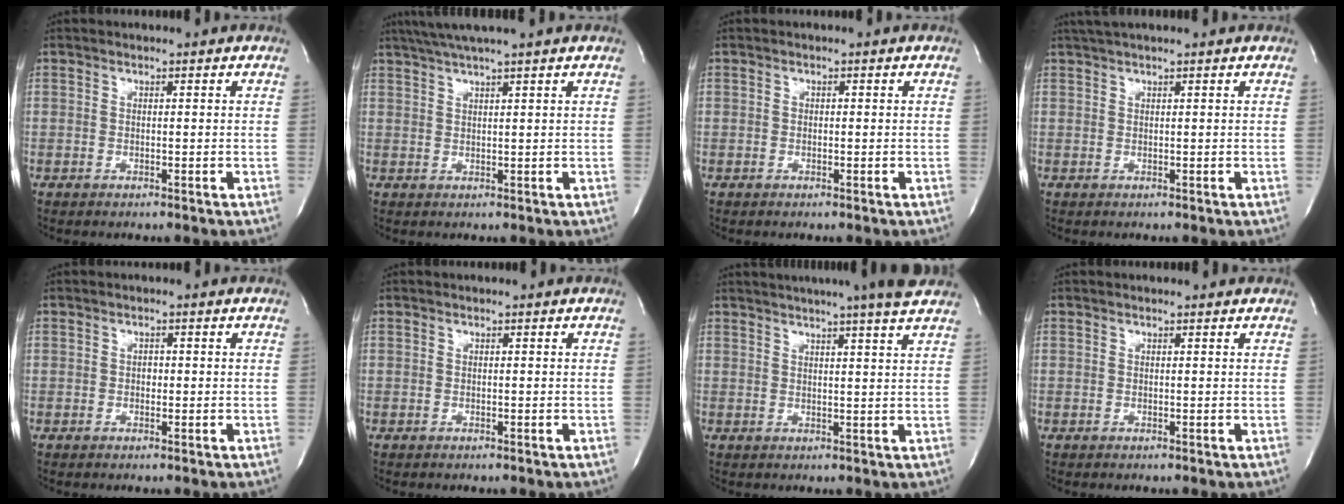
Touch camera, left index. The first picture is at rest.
{"total": 5.6, "force": [4.4, -1.4, 3.1], "torque": [-0.050, 0.017, 0.074]}
{"total": 0.6, "force": [-0.5, 0.3, 0.0], "torque": [-0.001, -0.004, -0.008]}
{"total": 3.2, "force": [2.7, -0.4, 1.7], "torque": [-0.023, 0.027, 0.047]}
{"total": 0.9, "force": [-0.5, 0.6, 0.3], "torque": [-0.005, -0.003, -0.010]}
{"total": 0.0}
{"total": 11.5, "force": [9.9, -0.8, 5.8], "torque": [-0.096, 0.000, 0.113]}
{"total": 0.8, "force": [0.8, 0.1, 0.0], "torque": [-0.011, 0.002, 0.005]}